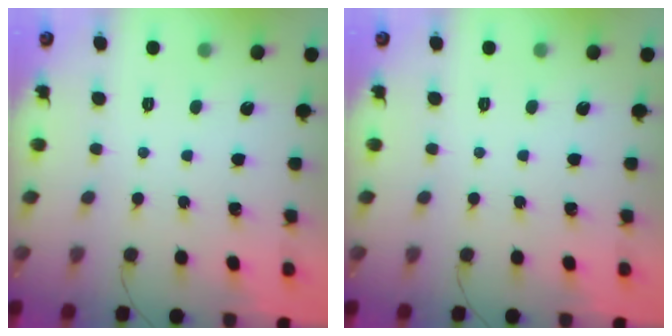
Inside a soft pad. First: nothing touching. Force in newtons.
{"total": 0.0}